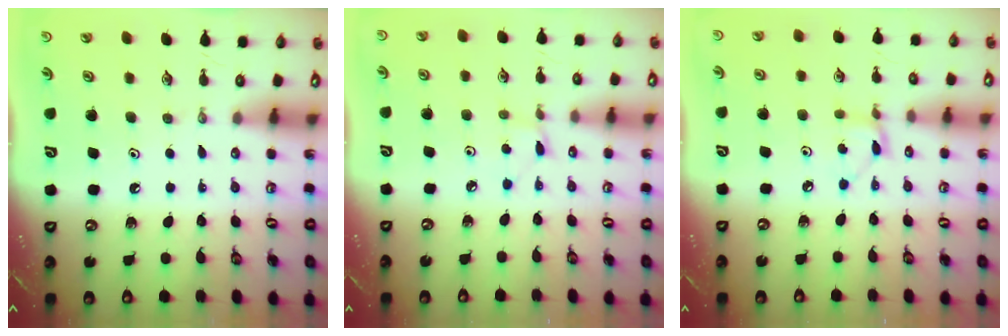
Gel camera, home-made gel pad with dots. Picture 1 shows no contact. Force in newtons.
{"total": 2.1, "press": 2.1, "slide": 0.2}
{"total": 3.7, "press": 3.6, "slide": 0.4}